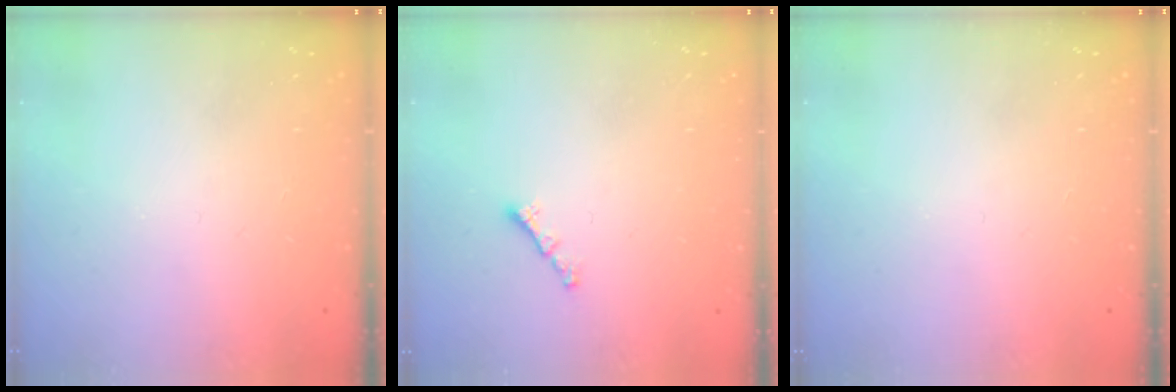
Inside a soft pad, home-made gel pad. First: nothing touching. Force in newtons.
{"total": 0.6, "press": 0.5, "slide": 0.4}
{"total": 0.0}